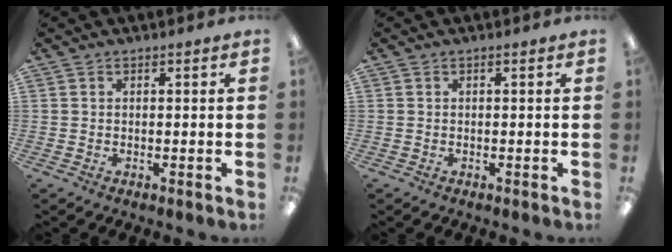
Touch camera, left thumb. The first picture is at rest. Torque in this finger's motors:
{"motor_torque": [0.00, 0.00, 0.15, -0.14, 0.00]}